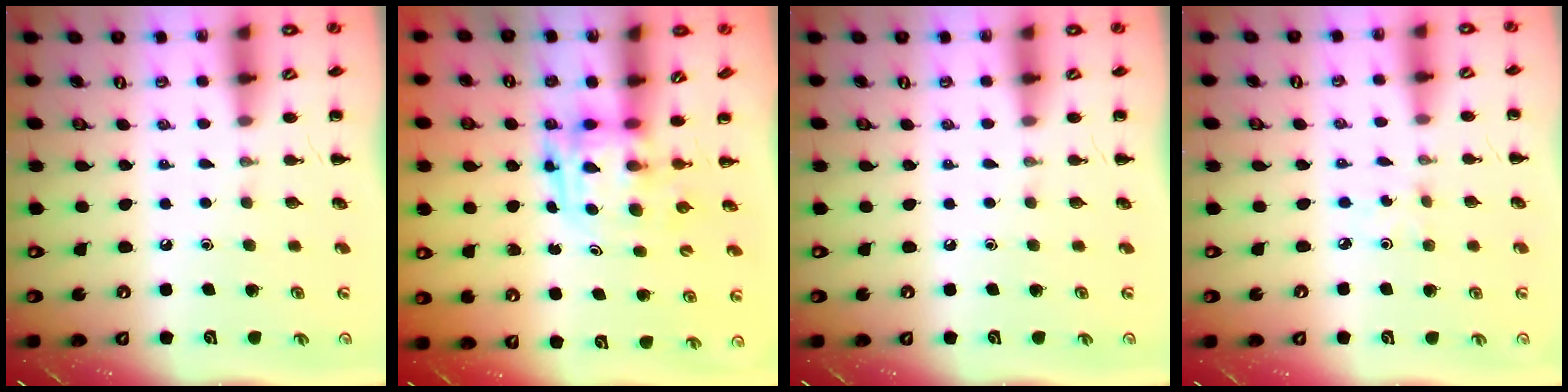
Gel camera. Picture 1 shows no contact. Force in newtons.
{"total": 3.9, "press": 3.8, "slide": 0.7}
{"total": 0.0}
{"total": 0.6, "press": 0.6, "slide": 0.2}